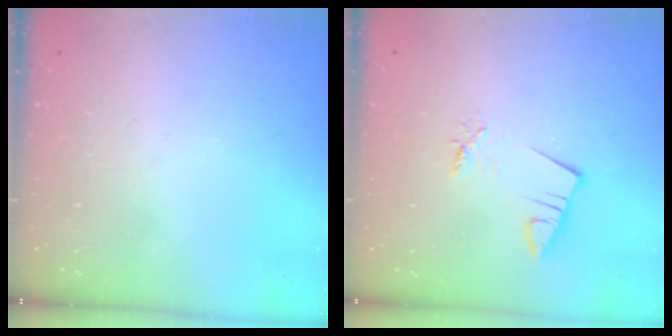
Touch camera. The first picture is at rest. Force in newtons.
{"total": 2.3, "press": 2.2, "slide": 0.3}